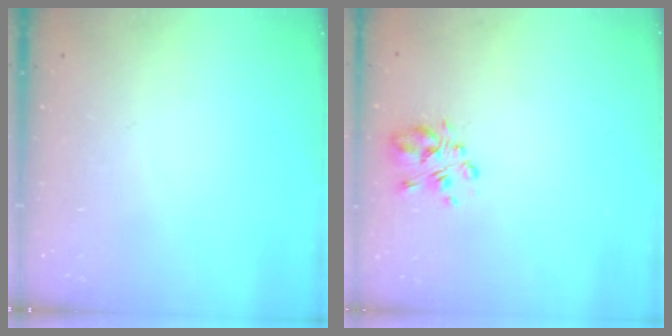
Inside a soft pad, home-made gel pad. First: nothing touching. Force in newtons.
{"total": 3.9, "press": 3.7, "slide": 0.9}